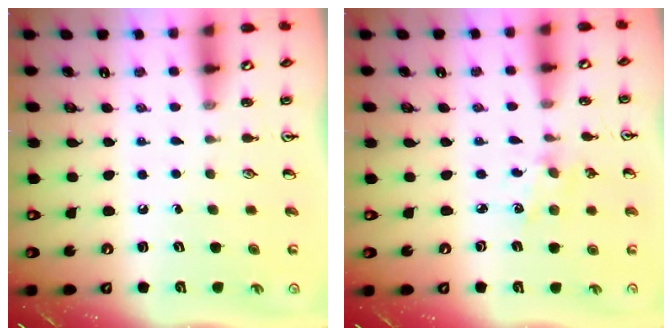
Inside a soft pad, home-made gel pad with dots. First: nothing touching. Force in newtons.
{"total": 1.8, "press": 1.7, "slide": 0.3}